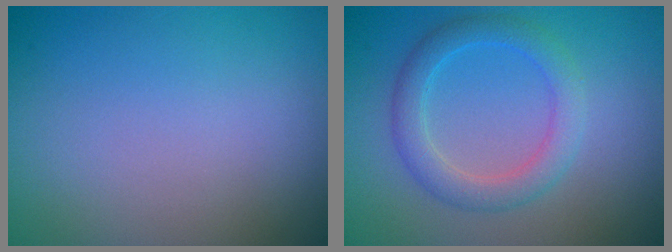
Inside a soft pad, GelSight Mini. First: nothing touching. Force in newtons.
{"total": 3.2, "press": 3.2, "slide": 0.2}